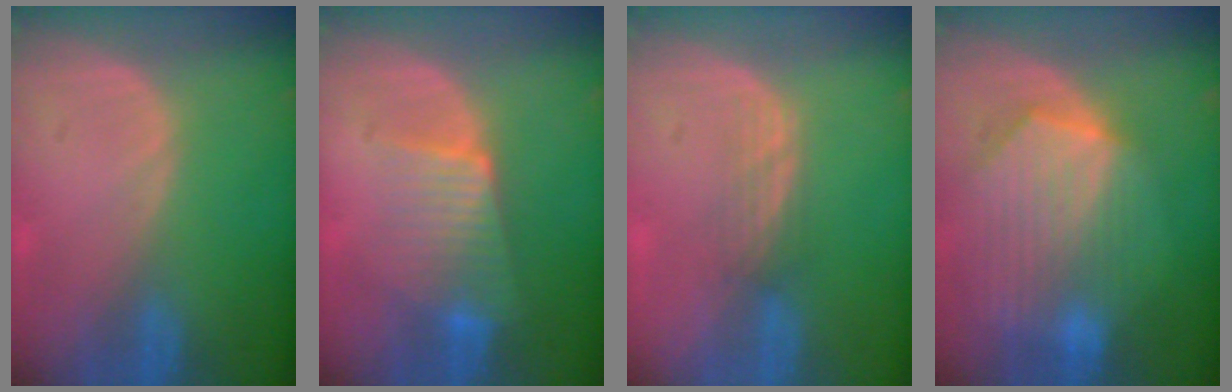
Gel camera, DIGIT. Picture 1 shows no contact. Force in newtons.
{"total": 6.4, "press": 6.1, "slide": 2.2}
{"total": 2.4, "press": 2.3, "slide": 0.8}
{"total": 10.4, "press": 9.1, "slide": 4.9}